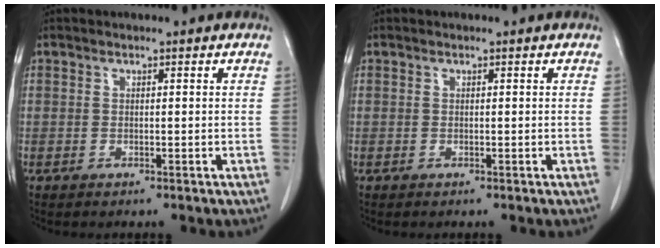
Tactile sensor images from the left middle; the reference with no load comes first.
{"total": 0.0}